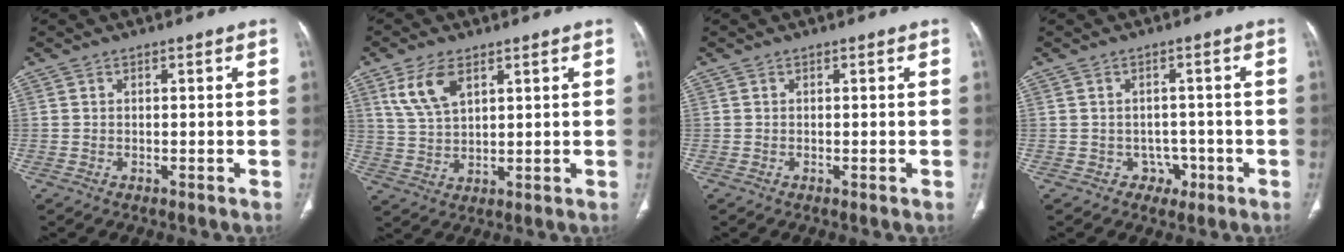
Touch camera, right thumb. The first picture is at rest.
{"total": 7.7, "force": [3.9, 3.8, 5.4], "torque": [-0.103, -0.011, 0.086]}
{"total": 0.0}
{"total": 3.1, "force": [-1.3, 2.7, 0.7], "torque": [0.010, 0.012, -0.017]}